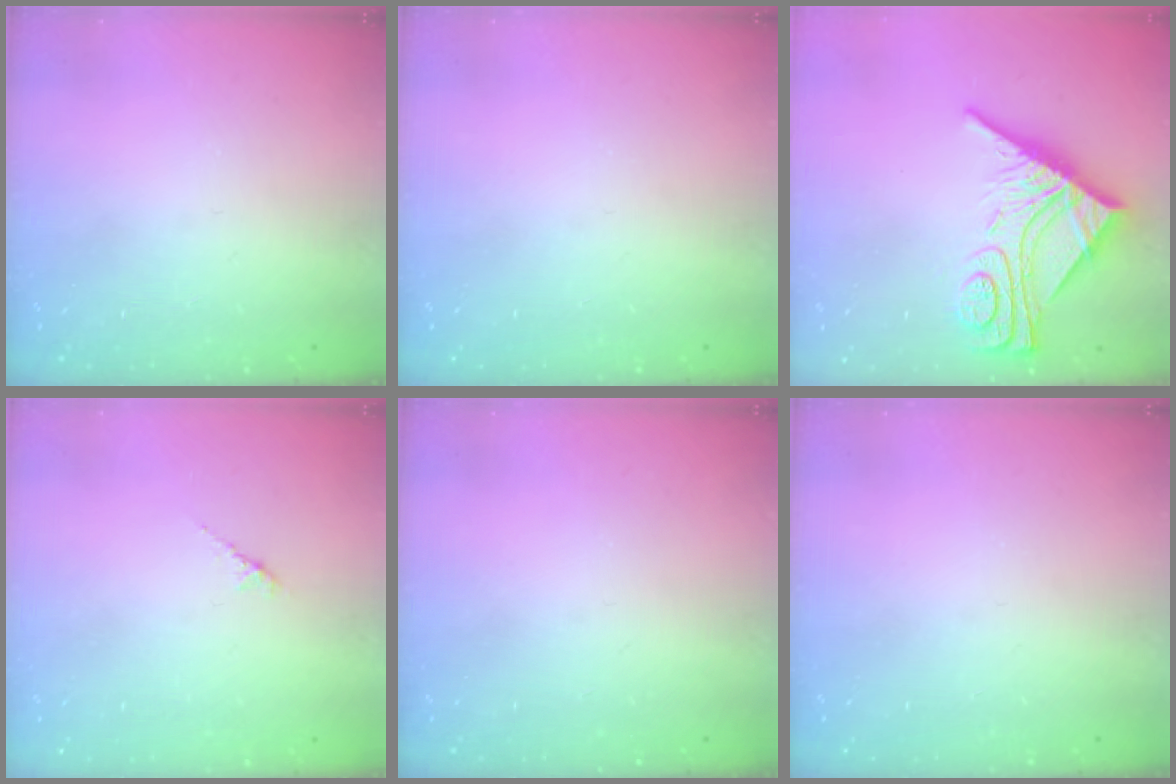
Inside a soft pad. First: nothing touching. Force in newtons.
{"total": 0.0}
{"total": 13.4, "press": 13.4, "slide": 1.1}
{"total": 1.5, "press": 1.4, "slide": 0.5}
{"total": 0.0}
{"total": 0.0}